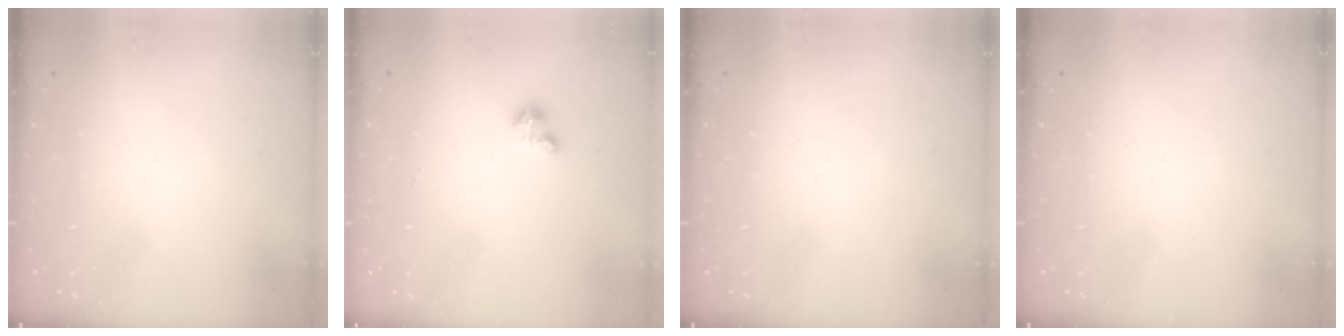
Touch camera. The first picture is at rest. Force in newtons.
{"total": 2.5, "press": 2.5, "slide": 0.3}
{"total": 0.0}
{"total": 0.0}